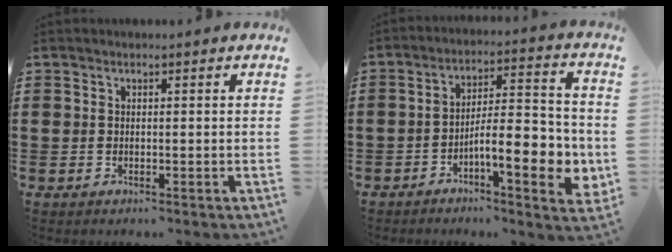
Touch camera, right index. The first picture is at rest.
{"total": 9.7, "force": [-3.7, 2.7, 8.6], "torque": [-0.117, -0.007, -0.065]}